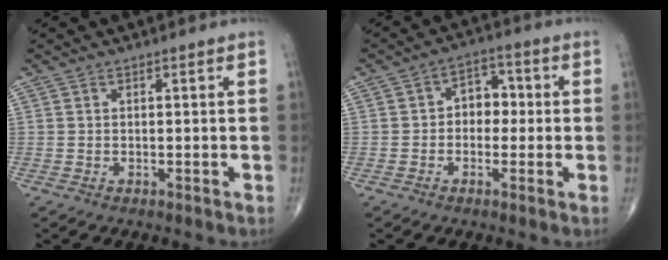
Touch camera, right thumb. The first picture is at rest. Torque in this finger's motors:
{"motor_torque": [-0.25, -0.08, 0.27, 0.25, 0.08]}